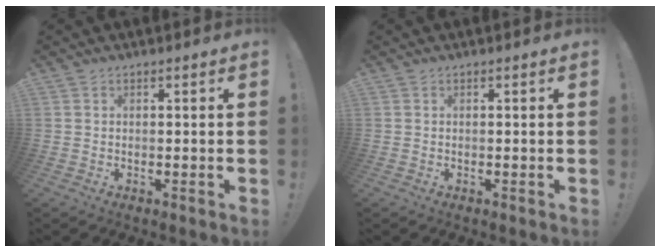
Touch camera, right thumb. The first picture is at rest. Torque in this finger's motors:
{"motor_torque": [0.00, 0.00, 0.00, 0.00, 0.02]}